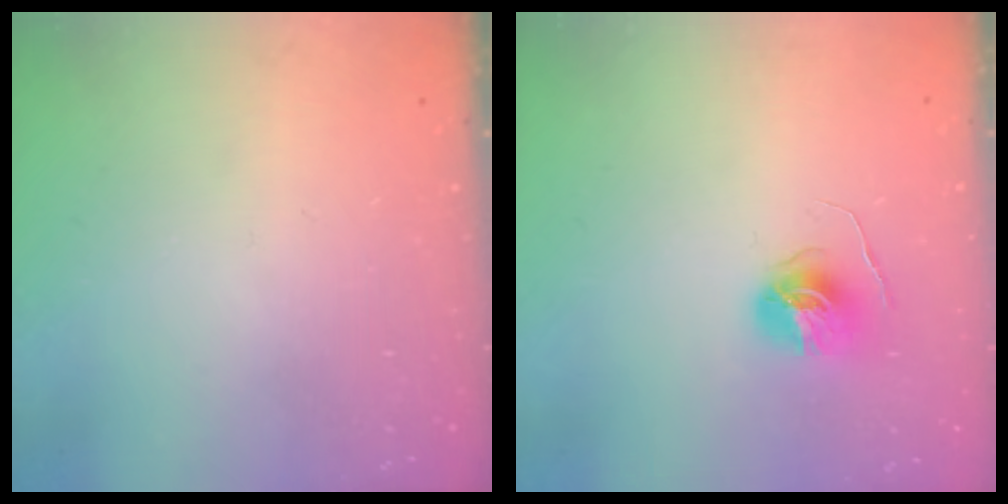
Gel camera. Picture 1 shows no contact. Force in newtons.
{"total": 6.7, "press": 6.7, "slide": 0.4}